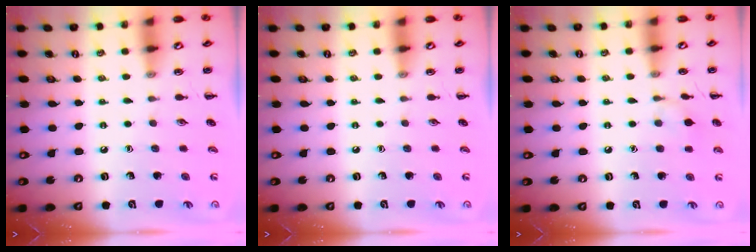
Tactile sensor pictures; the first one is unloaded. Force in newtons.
{"total": 0.0}
{"total": 5.9, "press": 5.6, "slide": 1.9}